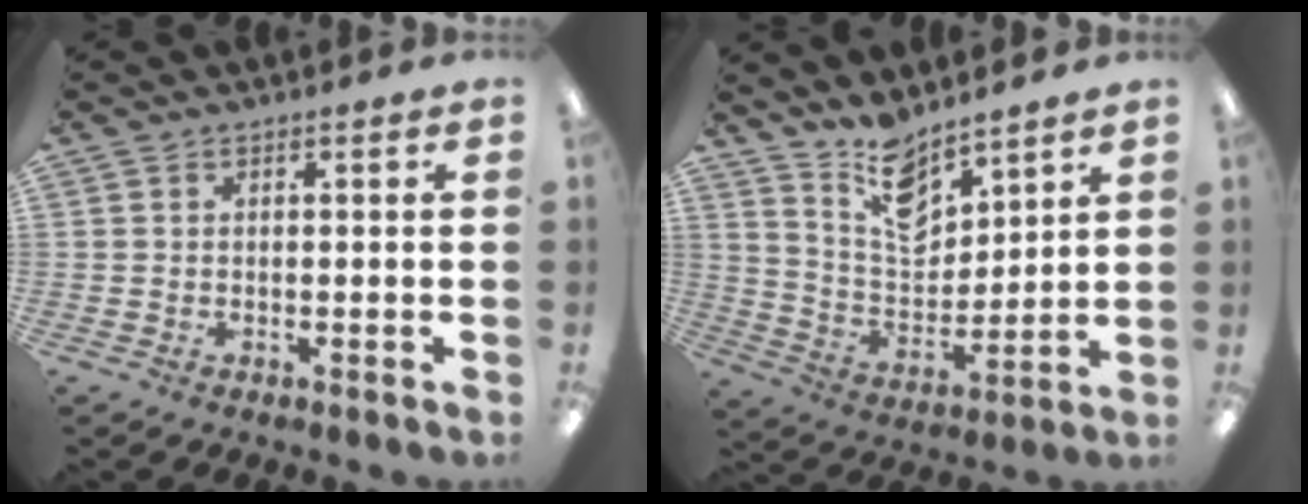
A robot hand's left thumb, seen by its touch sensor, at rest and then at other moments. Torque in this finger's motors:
{"motor_torque": [0.06, 0.01, 0.01, -0.23, 0.04]}